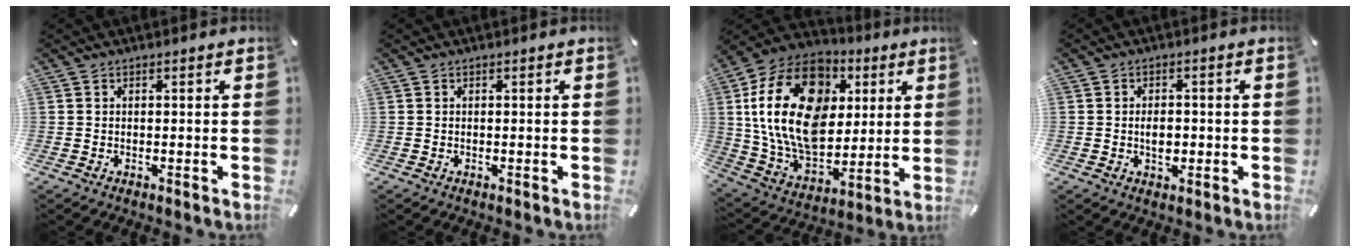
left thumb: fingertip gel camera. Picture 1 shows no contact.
{"total": 0.0}
{"total": 24.2, "force": [4.9, 17.5, 16.0], "torque": [-0.317, -0.016, 0.085]}
{"total": 3.8, "force": [-0.4, 2.5, 2.8], "torque": [-0.044, 0.002, -0.008]}